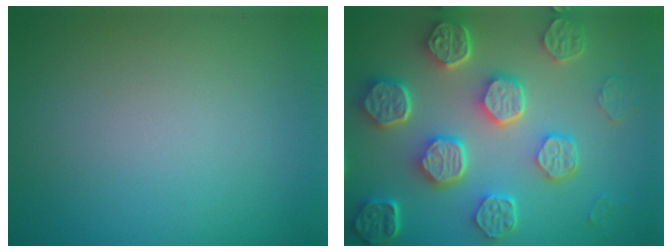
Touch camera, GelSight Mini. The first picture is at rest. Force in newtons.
{"total": 8.6, "press": 6.5, "slide": 5.7}